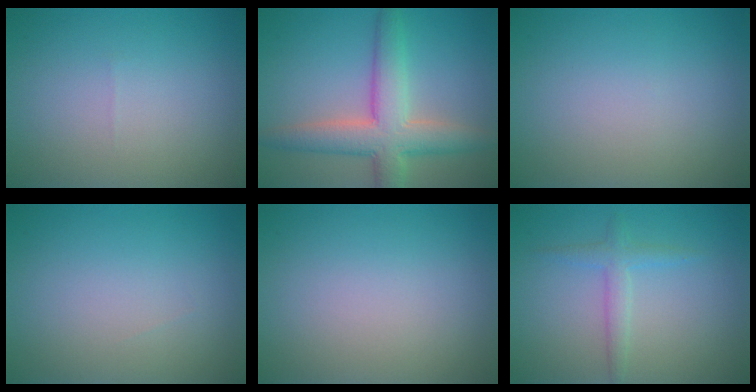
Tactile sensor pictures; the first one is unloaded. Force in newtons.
{"total": 6.2, "press": 6.2, "slide": 0.5}
{"total": 0.0}
{"total": 0.0}
{"total": 0.0}
{"total": 1.8, "press": 1.8, "slide": 0.1}